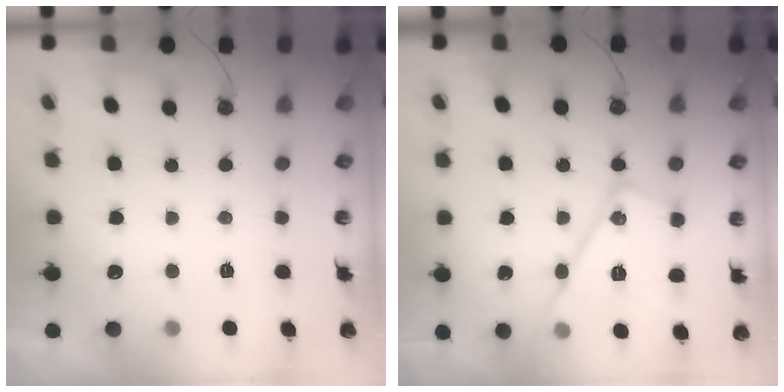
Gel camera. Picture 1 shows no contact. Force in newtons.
{"total": 17.4, "press": 17.4, "slide": 0.9}